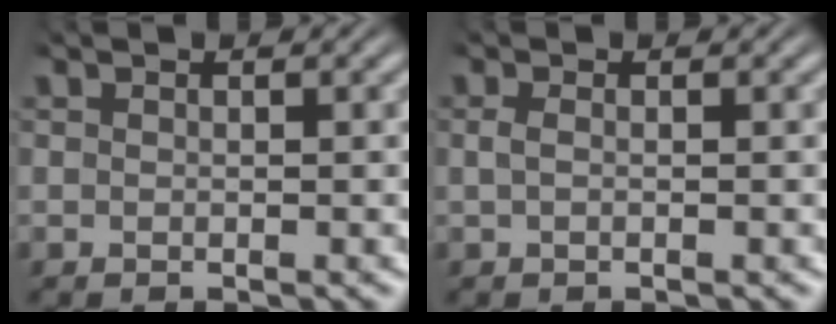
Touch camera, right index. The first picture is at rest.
{"total": 0.8, "force": [-0.7, 0.3, 0.2], "torque": [-0.017, -0.008, -0.009]}